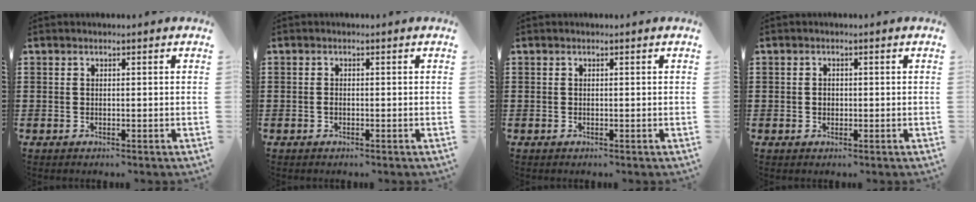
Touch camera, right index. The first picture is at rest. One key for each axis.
{"total": 0.7, "fx": -0.3, "fy": 0.4, "fz": 0.5, "tx": -0.012, "ty": -0.002, "tz": -0.005}
{"total": 0.0}
{"total": 1.1, "fx": -0.1, "fy": 0.9, "fz": 0.6, "tx": -0.014, "ty": 0.004, "tz": -0.002}